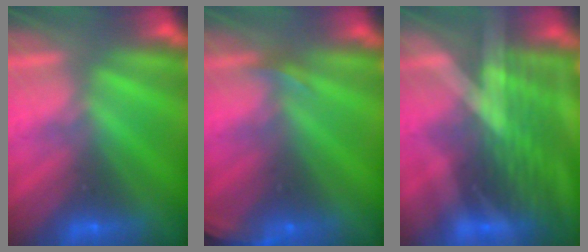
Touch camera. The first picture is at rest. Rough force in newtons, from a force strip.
{"total": 2.7}
{"total": 3.0}